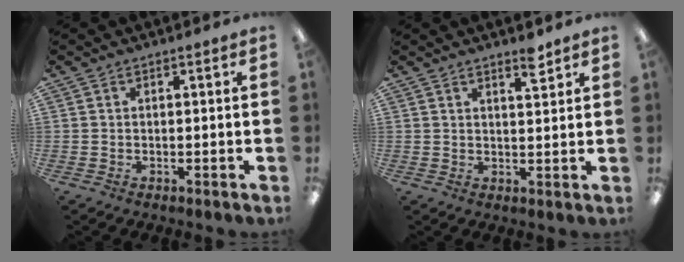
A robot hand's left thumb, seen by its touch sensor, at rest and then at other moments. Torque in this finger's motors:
{"motor_torque": [0.18, 0.25, -0.24, -0.01, 0.03]}